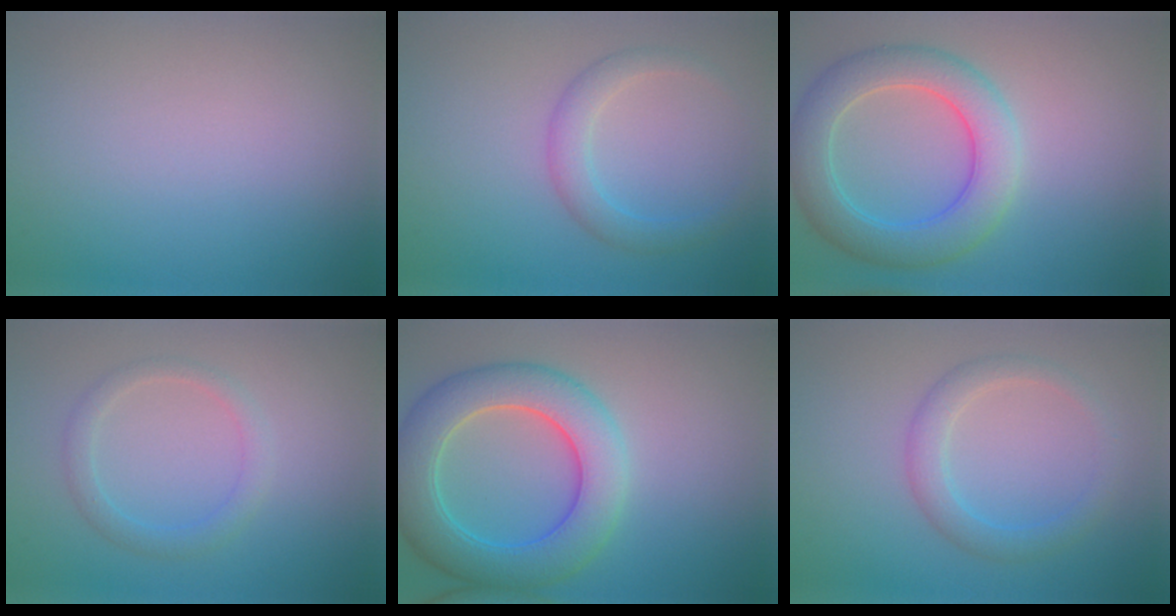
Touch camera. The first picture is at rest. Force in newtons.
{"total": 2.4, "press": 2.4, "slide": 0.1}
{"total": 6.0, "press": 6.0, "slide": 0.2}
{"total": 2.0, "press": 1.9, "slide": 0.1}
{"total": 7.6, "press": 7.6, "slide": 0.2}
{"total": 2.7, "press": 2.7, "slide": 0.1}